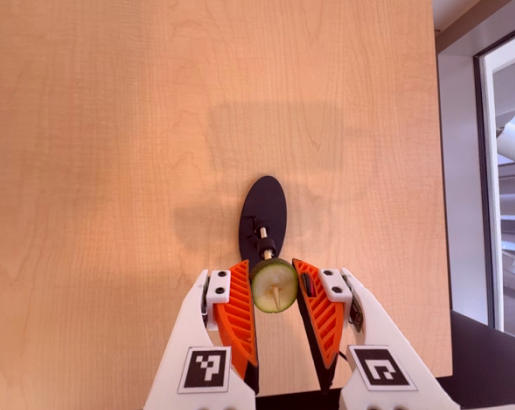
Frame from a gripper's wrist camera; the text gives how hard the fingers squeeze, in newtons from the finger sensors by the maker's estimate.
{"total": 7.7, "left": 7.5, "right": 7.8}